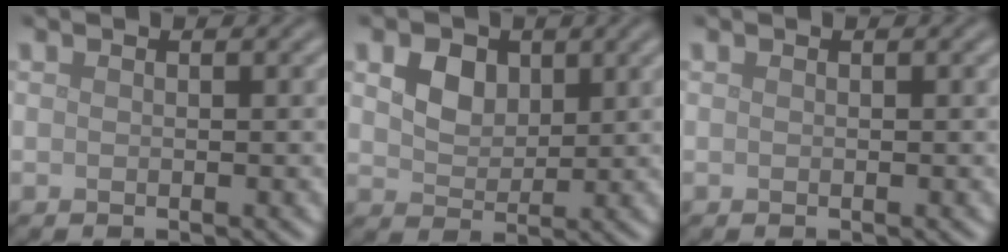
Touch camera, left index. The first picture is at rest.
{"total": 3.2, "force": [1.4, 2.3, 1.7], "torque": [-0.039, -0.001, 0.020]}
{"total": 0.0}